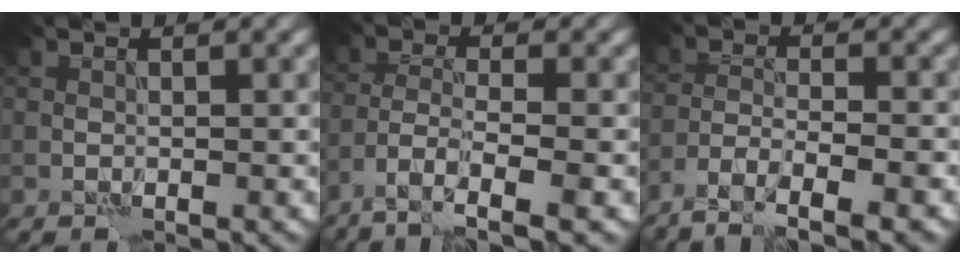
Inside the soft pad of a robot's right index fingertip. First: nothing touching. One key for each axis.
{"total": 5.3, "fx": -3.7, "fy": 1.1, "fz": 3.7, "tx": -0.069, "ty": -0.004, "tz": -0.073}
{"total": 6.1, "fx": -4.6, "fy": 1.1, "fz": 3.7, "tx": -0.061, "ty": -0.001, "tz": -0.083}